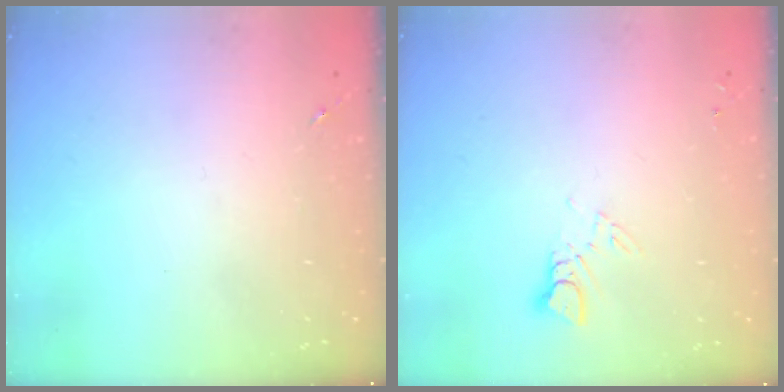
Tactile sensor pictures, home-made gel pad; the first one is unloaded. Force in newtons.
{"total": 3.2, "press": 3.2, "slide": 0.3}